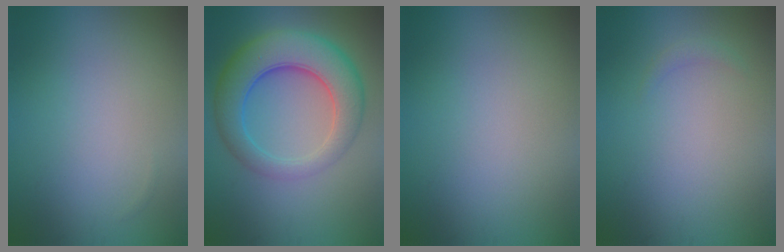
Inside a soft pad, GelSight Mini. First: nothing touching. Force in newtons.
{"total": 8.0, "press": 8.0, "slide": 0.3}
{"total": 0.0}
{"total": 0.7, "press": 0.7, "slide": 0.1}